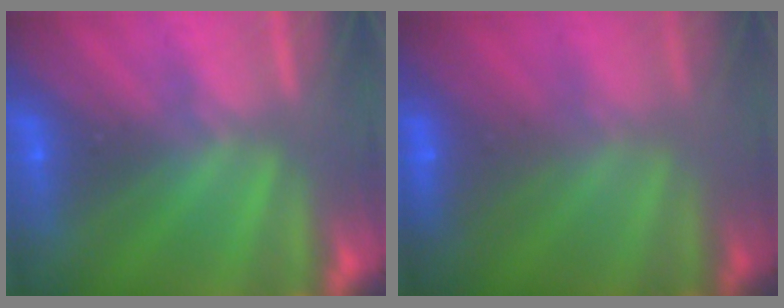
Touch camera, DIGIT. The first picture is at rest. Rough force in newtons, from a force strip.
{"total": 2.8}